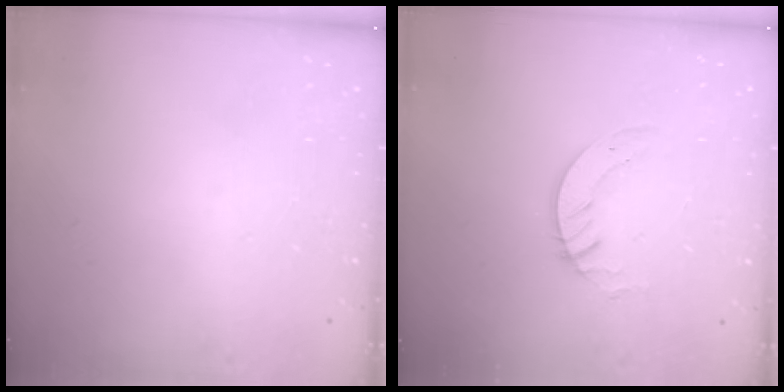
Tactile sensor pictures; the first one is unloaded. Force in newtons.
{"total": 3.6, "press": 3.6, "slide": 0.4}